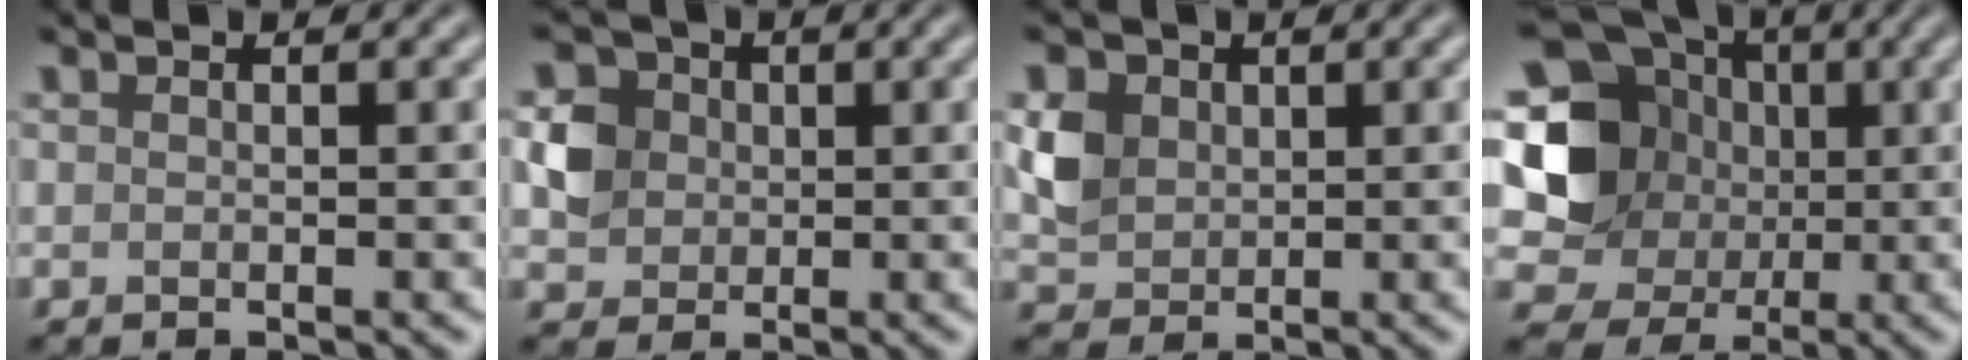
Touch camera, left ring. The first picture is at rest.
{"total": 3.1, "force": [0.3, 2.9, 1.0], "torque": [-0.013, 0.004, 0.006]}
{"total": 3.4, "force": [0.8, 2.9, 1.5], "torque": [-0.036, 0.000, 0.018]}
{"total": 12.3, "force": [1.3, 11.4, 4.7], "torque": [-0.127, 0.034, -0.001]}